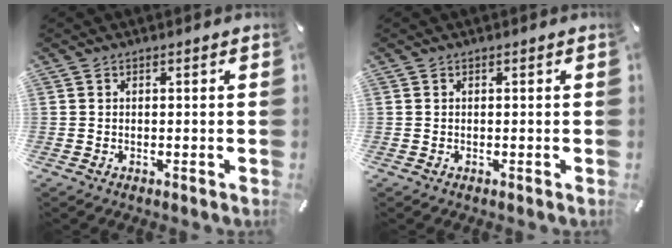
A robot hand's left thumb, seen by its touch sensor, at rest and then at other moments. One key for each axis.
{"total": 0.0}